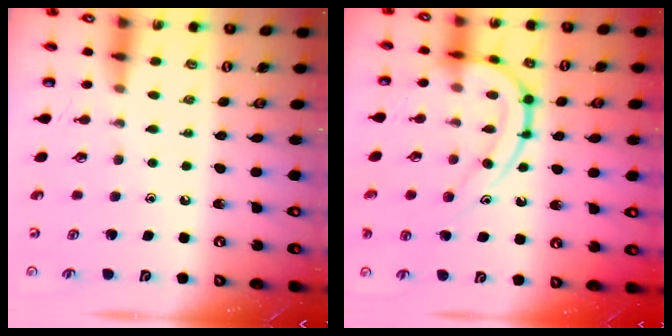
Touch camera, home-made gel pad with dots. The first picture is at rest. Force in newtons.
{"total": 14.4, "press": 14.4, "slide": 0.5}